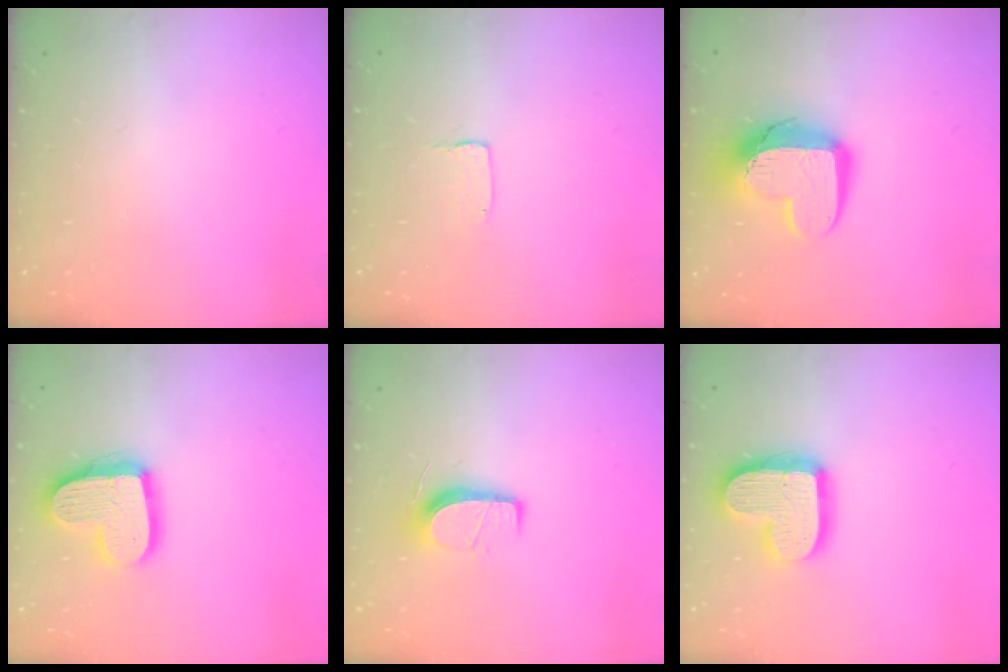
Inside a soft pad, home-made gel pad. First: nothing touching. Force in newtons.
{"total": 1.0, "press": 1.0, "slide": 0.1}
{"total": 13.3, "press": 13.3, "slide": 1.4}
{"total": 16.2, "press": 16.2, "slide": 1.1}
{"total": 8.0, "press": 7.9, "slide": 1.0}
{"total": 16.7, "press": 16.6, "slide": 1.2}